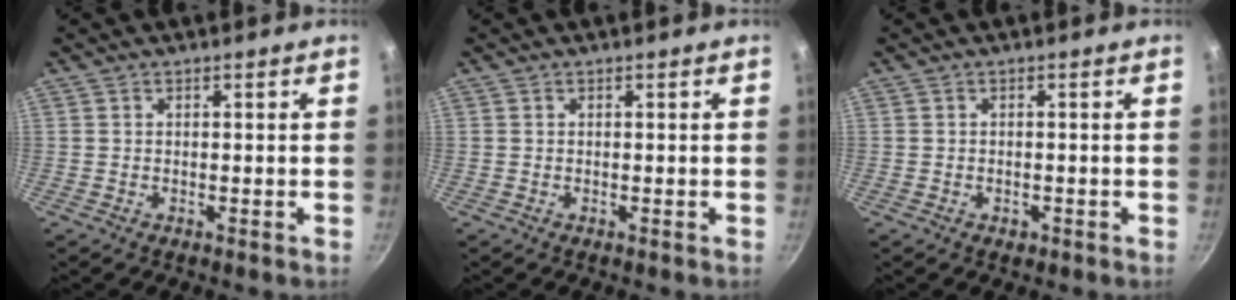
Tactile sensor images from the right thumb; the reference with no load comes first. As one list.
[{"total": 0.0}, {"total": 1.2, "force": [-0.6, 0.9, 0.6], "torque": [-0.009, 0.003, -0.005]}]